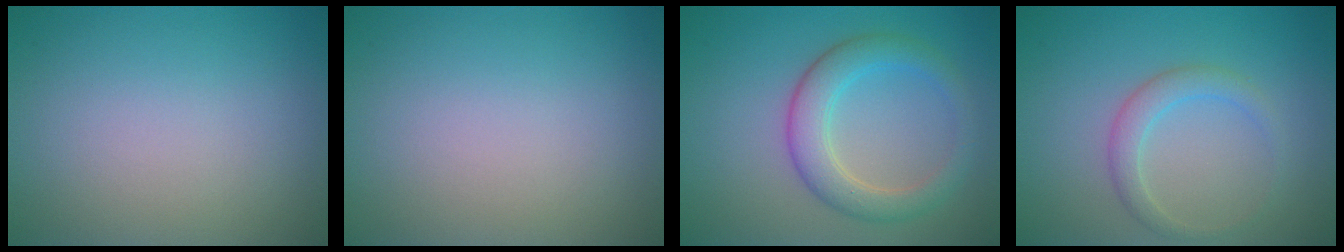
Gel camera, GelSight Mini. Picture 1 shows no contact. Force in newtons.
{"total": 0.0}
{"total": 4.2, "press": 4.2, "slide": 0.1}
{"total": 2.1, "press": 2.1, "slide": 0.1}